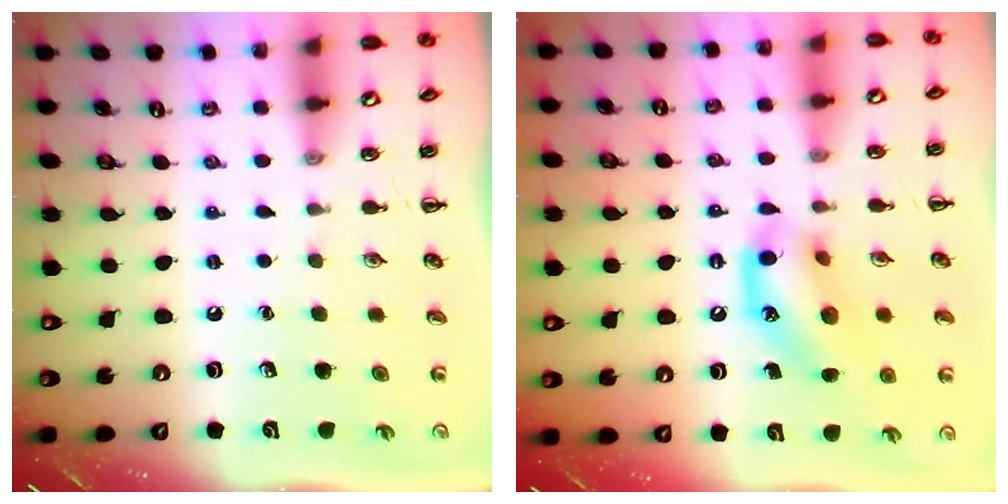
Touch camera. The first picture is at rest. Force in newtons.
{"total": 13.9, "press": 13.6, "slide": 3.0}